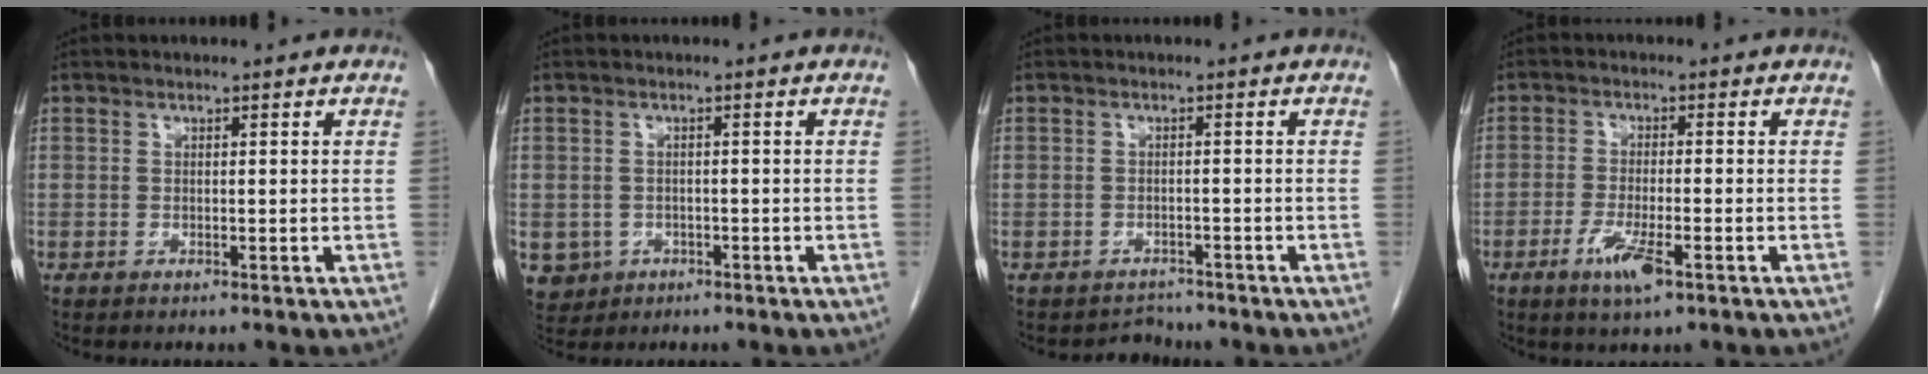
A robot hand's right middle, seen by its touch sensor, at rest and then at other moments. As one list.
[{"total": 5.6, "force": [-2.1, 5.0, 1.1], "torque": [-0.027, 0.002, -0.027]}, {"total": 2.2, "force": [-1.9, 0.8, -0.7], "torque": [0.006, -0.001, -0.029]}, {"total": 5.2, "force": [-2.7, 0.8, 4.4], "torque": [-0.090, -0.008, -0.048]}]